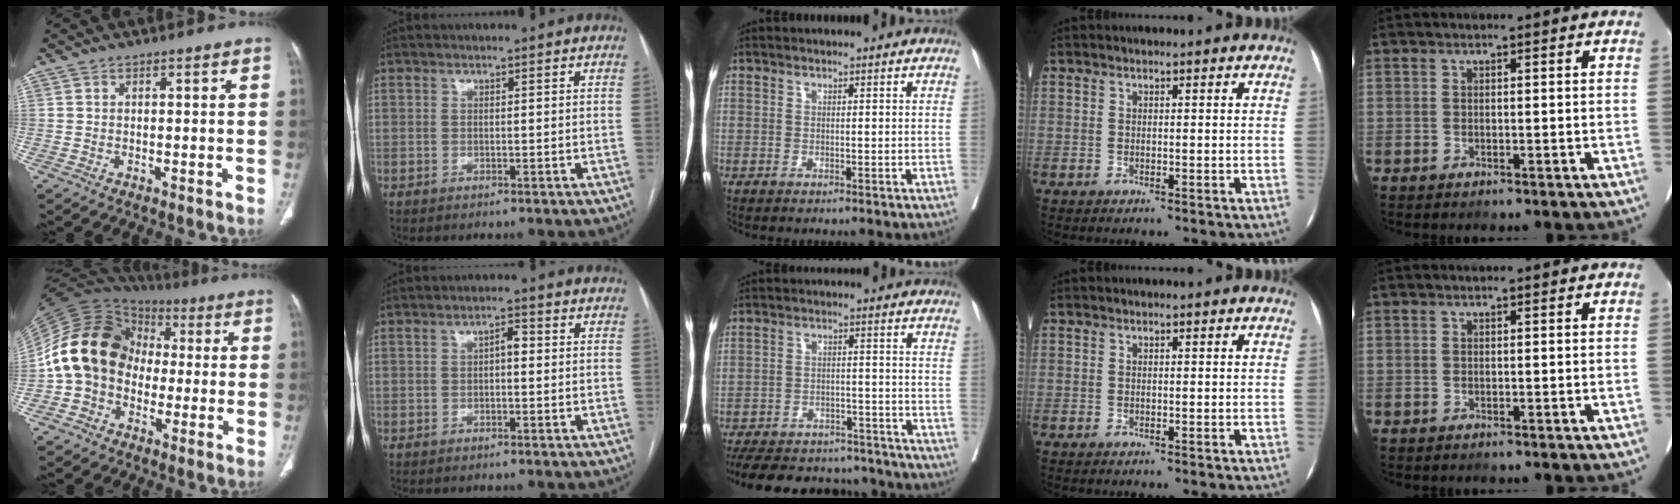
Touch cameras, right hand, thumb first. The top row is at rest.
{"thumb": {"total": 16.3, "force": [-1.1, 13.5, 9.1], "torque": [-0.150, 0.043, -0.029]}, "index": {"total": 2.0, "force": [0.0, 0.8, 1.9], "torque": [-0.027, 0.008, -0.003]}, "middle": {"total": 19.3, "force": [-17.1, 6.5, 5.9], "torque": [-0.147, 0.000, -0.234]}}